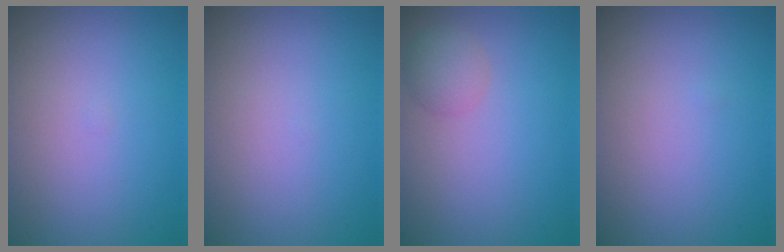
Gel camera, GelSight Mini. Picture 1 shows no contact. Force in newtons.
{"total": 0.0}
{"total": 1.9, "press": 1.9, "slide": 0.1}
{"total": 0.0}